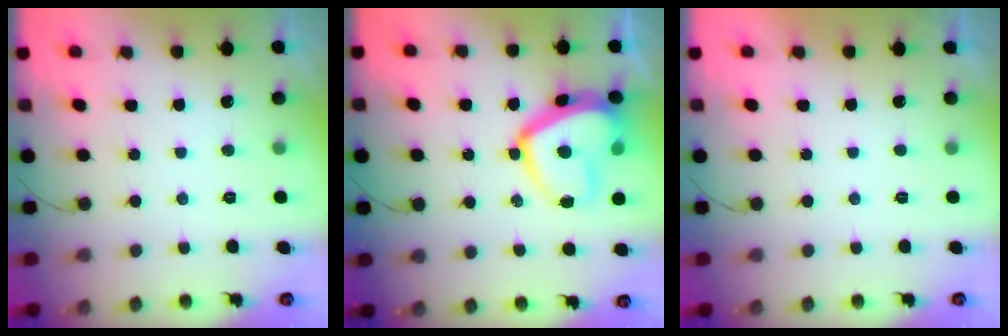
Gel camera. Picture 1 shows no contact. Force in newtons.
{"total": 15.3, "press": 15.3, "slide": 0.9}
{"total": 2.3, "press": 2.3, "slide": 0.3}